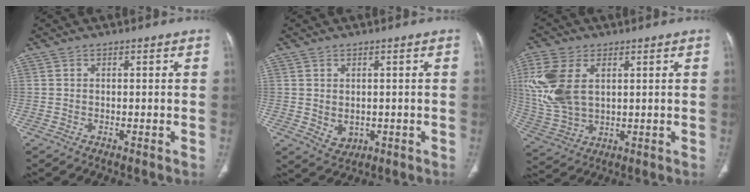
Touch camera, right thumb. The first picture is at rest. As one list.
[{"total": 3.7, "force": [-0.2, 2.9, 2.3], "torque": [-0.029, -0.005, 0.013]}, {"total": 14.0, "force": [3.5, 8.6, 10.5], "torque": [-0.241, -0.002, 0.079]}]